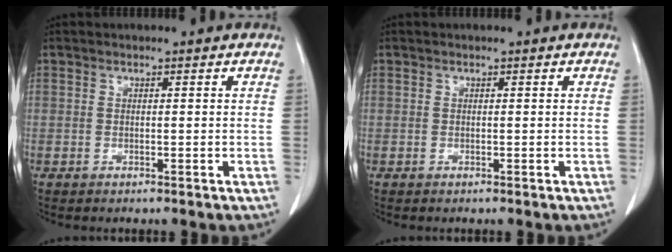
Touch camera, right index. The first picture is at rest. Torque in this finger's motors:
{"motor_torque": [0.15, -0.03, 0.00, 0.01]}